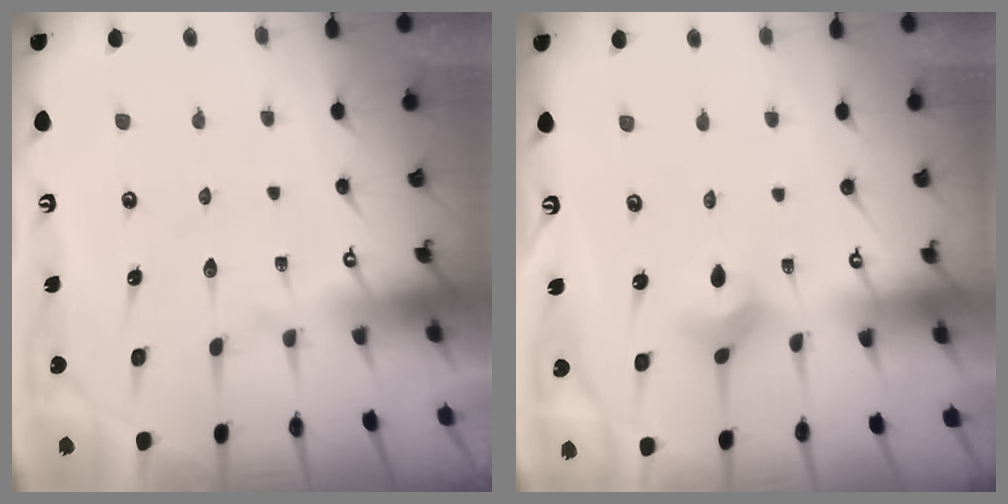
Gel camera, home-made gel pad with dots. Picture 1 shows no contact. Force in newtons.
{"total": 3.8, "press": 3.8, "slide": 0.1}